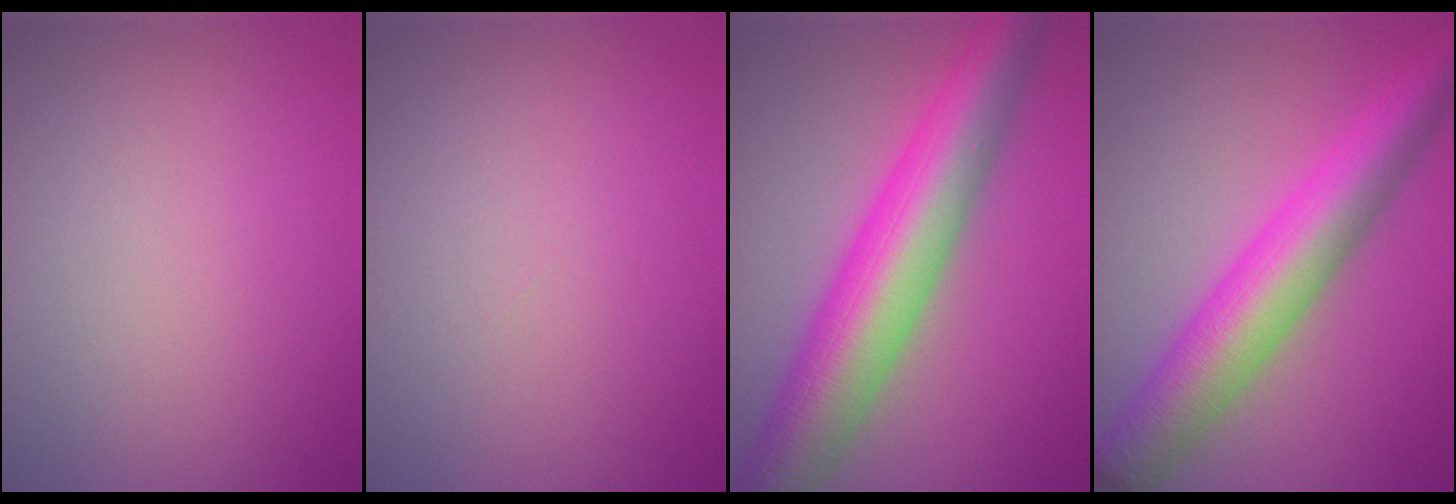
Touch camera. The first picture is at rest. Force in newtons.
{"total": 0.0}
{"total": 10.8, "press": 10.8, "slide": 0.3}
{"total": 8.4, "press": 8.4, "slide": 0.2}